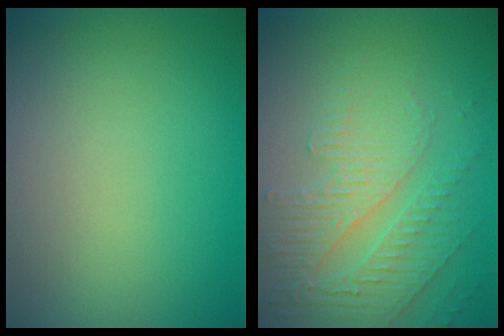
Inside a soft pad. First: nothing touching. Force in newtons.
{"total": 5.6, "press": 3.2, "slide": 4.5}